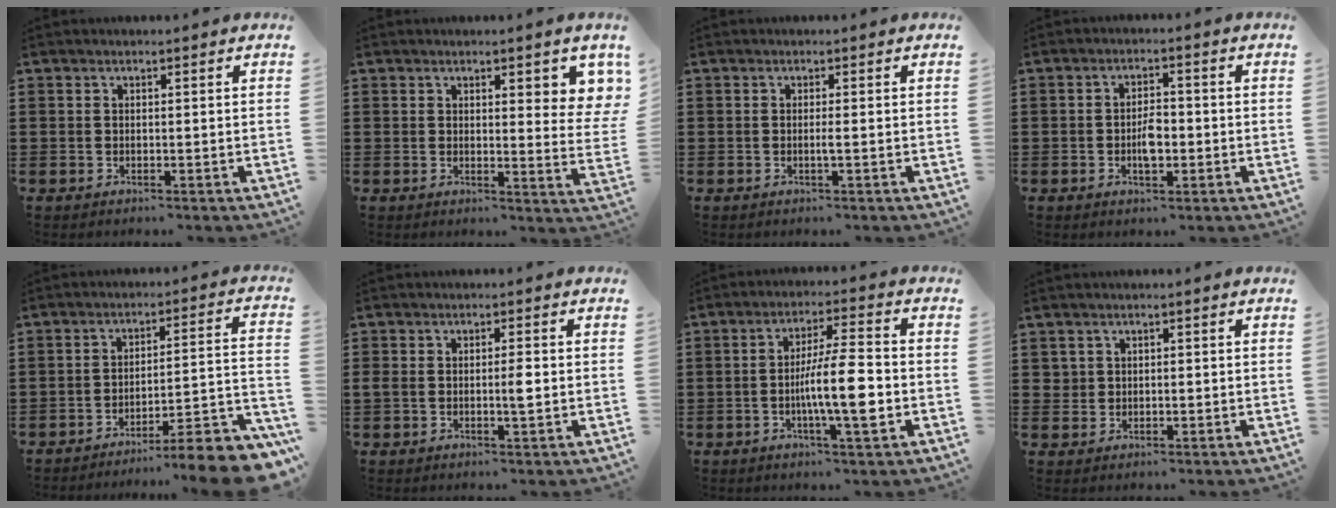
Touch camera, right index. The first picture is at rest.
{"total": 3.7, "force": [2.3, 1.1, 2.7], "torque": [-0.037, -0.011, 0.035]}
{"total": 1.0, "force": [-0.3, -0.2, 1.0], "torque": [-0.019, -0.004, -0.005]}
{"total": 4.2, "force": [-1.2, 1.5, 3.8], "torque": [-0.074, 0.002, -0.024]}
{"total": 7.9, "force": [-6.7, 0.1, 4.3], "torque": [-0.058, -0.004, -0.130]}
{"total": 2.6, "force": [-0.4, 0.6, 2.5], "torque": [-0.045, 0.000, -0.009]}
{"total": 9.3, "force": [-2.0, 1.5, 9.0], "torque": [-0.155, -0.004, -0.041]}
{"total": 1.3, "force": [0.3, 1.3, 0.3], "torque": [-0.011, 0.007, 0.004]}